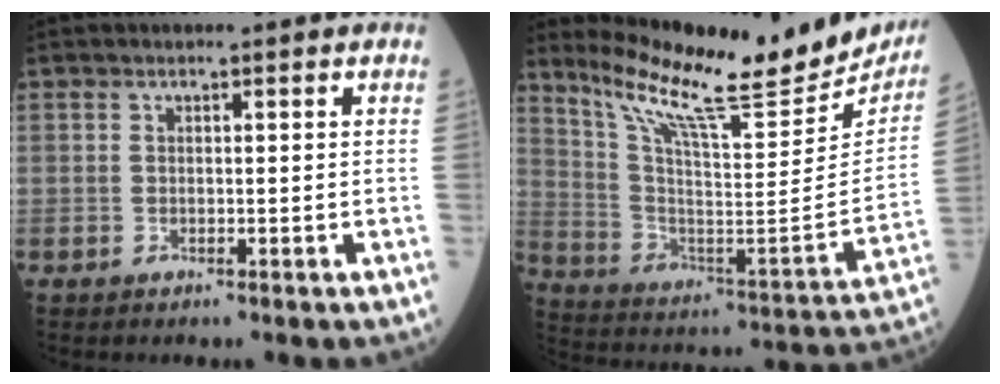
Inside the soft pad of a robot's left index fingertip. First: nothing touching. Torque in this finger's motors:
{"motor_torque": [0.86, -1.27, 0.09, 0.11]}